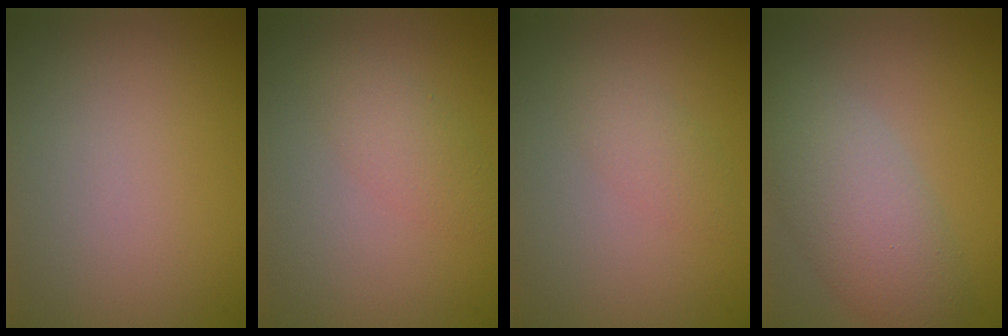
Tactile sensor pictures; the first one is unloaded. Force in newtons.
{"total": 2.0, "press": 2.0, "slide": 0.1}
{"total": 1.6, "press": 1.6, "slide": 0.0}
{"total": 5.0, "press": 5.0, "slide": 0.3}